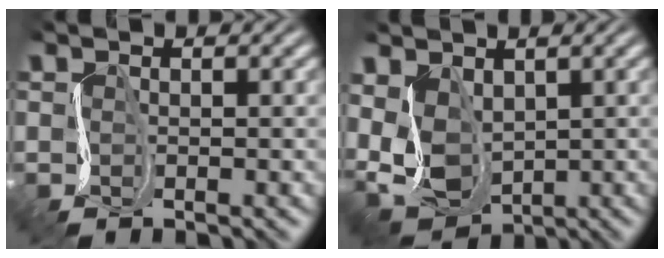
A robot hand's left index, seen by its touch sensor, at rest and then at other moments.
{"total": 7.4, "force": [1.0, 5.0, 5.4], "torque": [-0.129, -0.003, 0.011]}